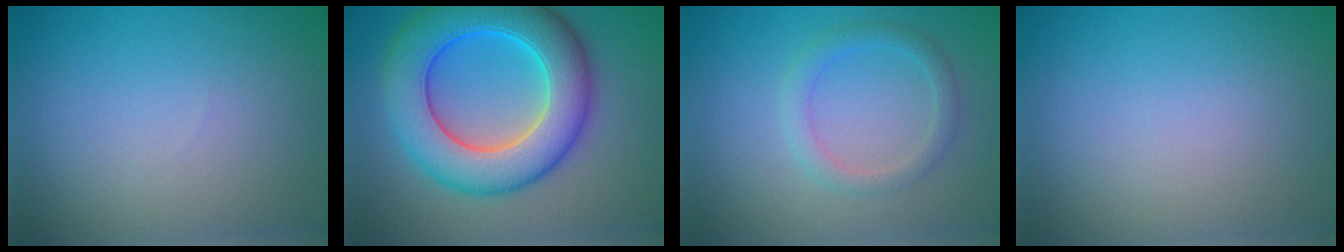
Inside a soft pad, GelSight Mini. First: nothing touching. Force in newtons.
{"total": 10.5, "press": 10.5, "slide": 0.0}
{"total": 2.0, "press": 2.0, "slide": 0.1}
{"total": 0.0}